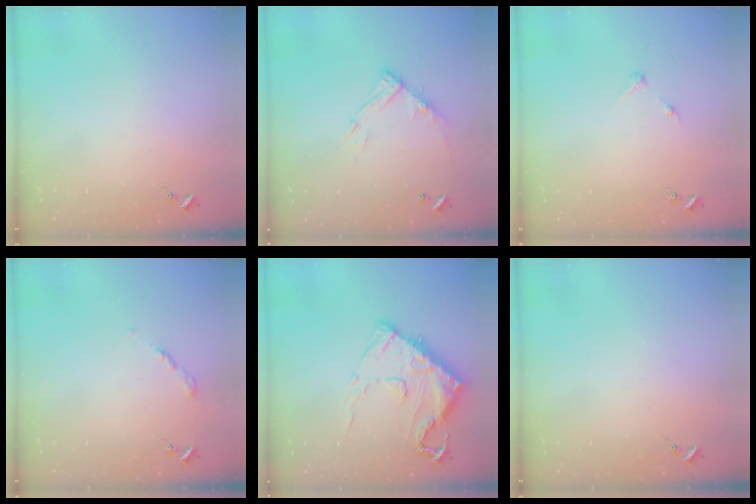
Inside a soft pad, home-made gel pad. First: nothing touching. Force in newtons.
{"total": 12.8, "press": 12.8, "slide": 1.0}
{"total": 3.2, "press": 3.1, "slide": 0.4}
{"total": 2.7, "press": 2.6, "slide": 0.3}
{"total": 15.5, "press": 15.5, "slide": 1.4}
{"total": 0.0}